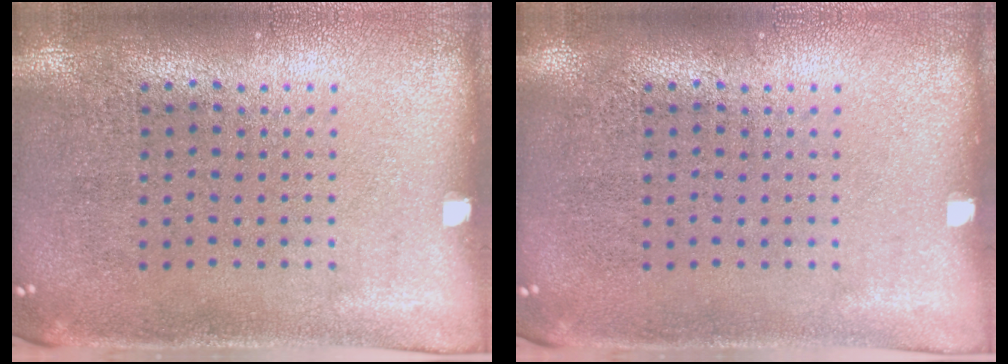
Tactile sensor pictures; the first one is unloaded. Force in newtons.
{"total": 0.0}